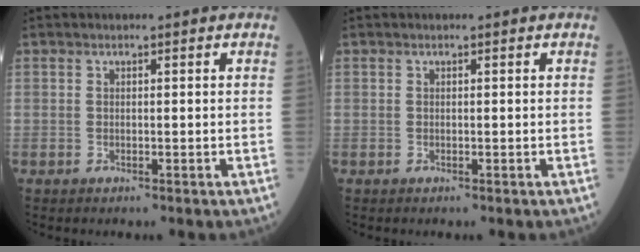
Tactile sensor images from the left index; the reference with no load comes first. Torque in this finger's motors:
{"motor_torque": [0.00, 0.00, 0.01, 0.00]}